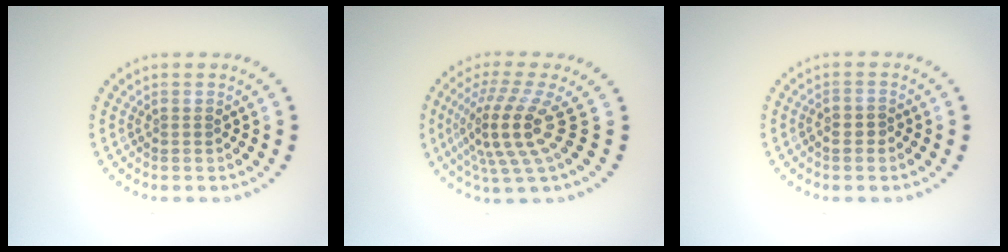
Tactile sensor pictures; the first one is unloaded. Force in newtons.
{"total": 5.1, "press": 3.6, "slide": 3.6}
{"total": 0.9, "press": 0.8, "slide": 0.4}